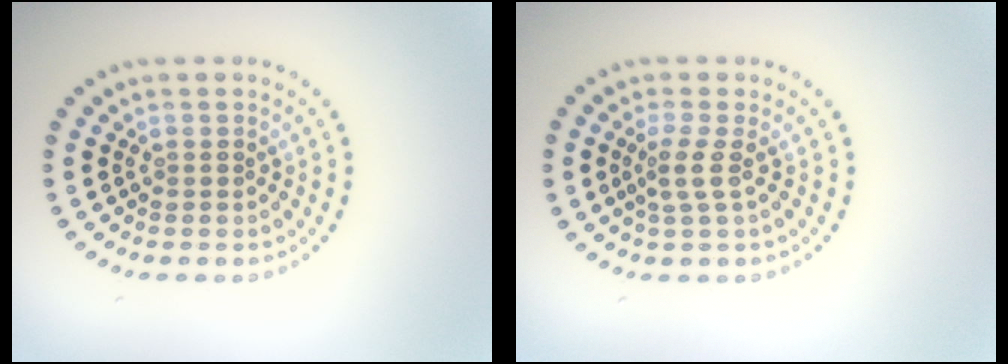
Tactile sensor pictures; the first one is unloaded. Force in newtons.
{"total": 1.8, "press": 1.3, "slide": 1.2}